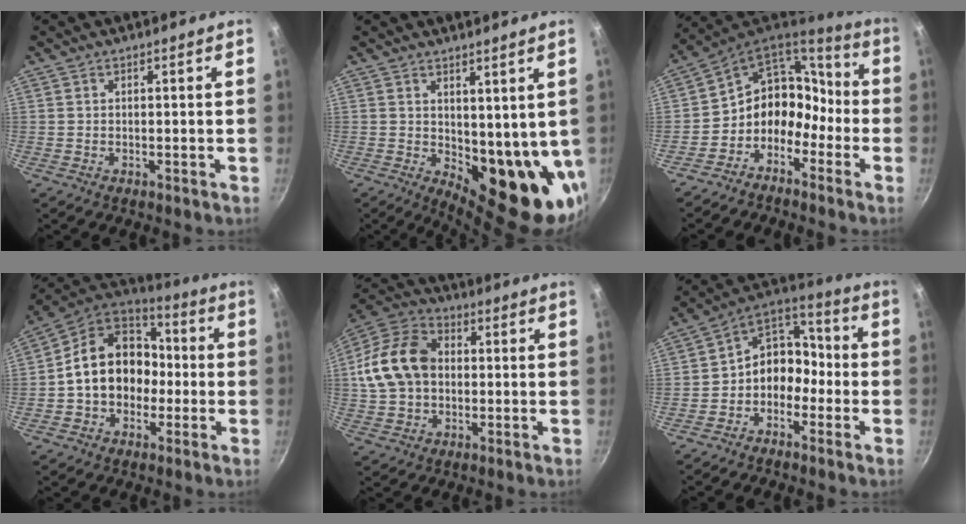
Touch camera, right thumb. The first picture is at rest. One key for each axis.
{"total": 13.7, "fx": 2.0, "fy": 6.9, "fz": 11.7, "tx": -0.116, "ty": -0.038, "tz": 0.046}
{"total": 12.5, "fx": -5.1, "fy": 10.1, "fz": 5.5, "tx": -0.043, "ty": 0.089, "tz": -0.108}
{"total": 16.7, "fx": -1.3, "fy": 13.4, "fz": 9.9, "tx": -0.126, "ty": 0.053, "tz": -0.033}
{"total": 15.5, "fx": 0.8, "fy": 11.6, "fz": 10.2, "tx": -0.172, "ty": 0.028, "tz": 0.001}
{"total": 10.3, "fx": -3.1, "fy": 8.2, "fz": 5.5, "tx": -0.036, "ty": 0.065, "tz": -0.076}